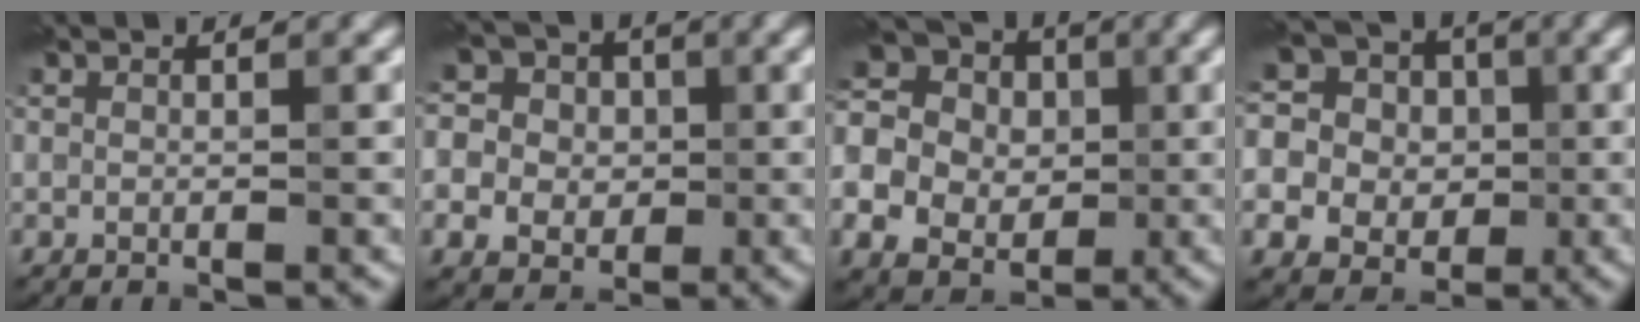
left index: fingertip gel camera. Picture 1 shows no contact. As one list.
[{"total": 9.7, "force": [1.9, 8.6, 4.1], "torque": [-0.092, 0.032, 0.005]}, {"total": 11.8, "force": [-1.1, 10.6, 5.0], "torque": [-0.148, 0.015, -0.048]}, {"total": 12.7, "force": [0.2, 11.8, 4.8], "torque": [-0.142, 0.021, -0.021]}]